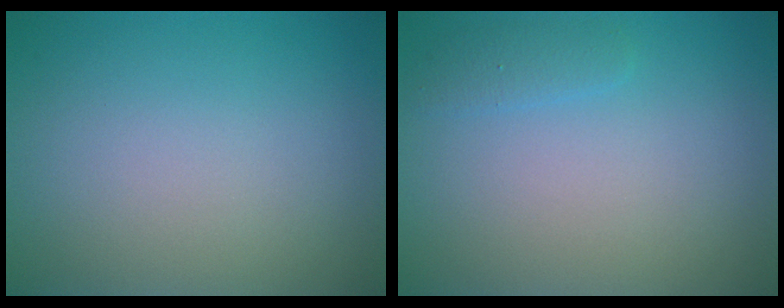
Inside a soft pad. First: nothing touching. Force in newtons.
{"total": 1.1, "press": 1.1, "slide": 0.1}